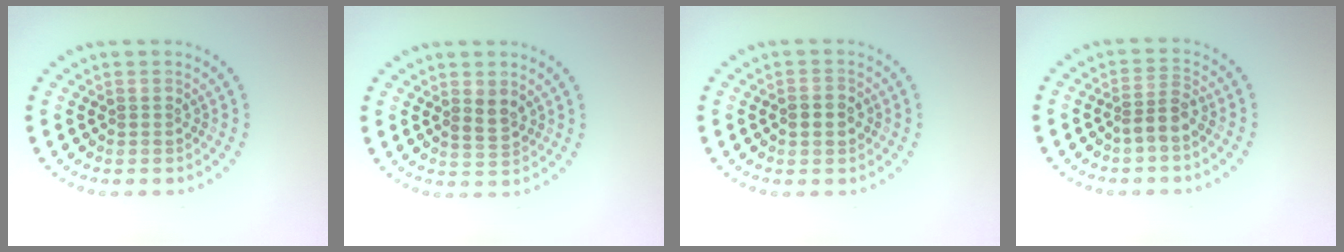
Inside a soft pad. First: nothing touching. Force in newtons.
{"total": 1.8, "press": 1.6, "slide": 0.7}
{"total": 1.7, "press": 1.7, "slide": 0.3}
{"total": 2.1, "press": 1.6, "slide": 1.4}